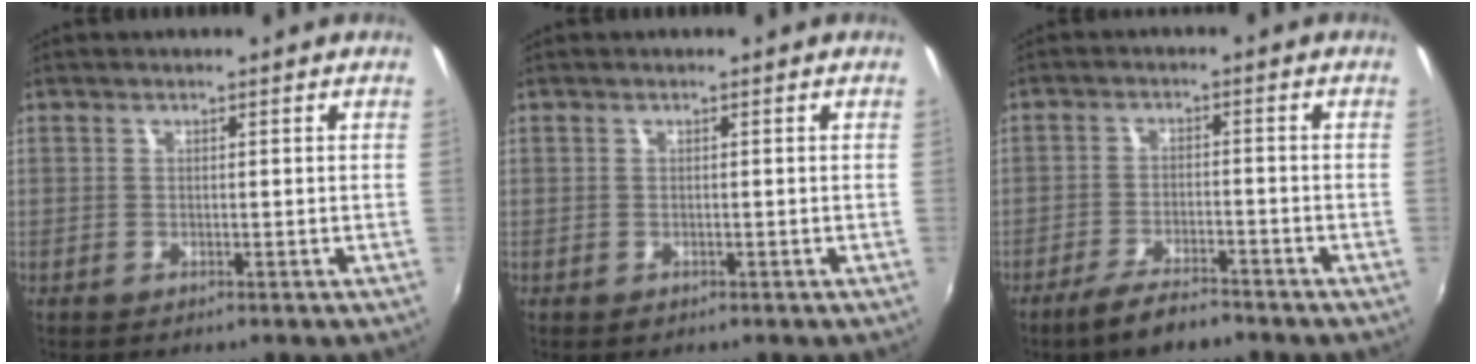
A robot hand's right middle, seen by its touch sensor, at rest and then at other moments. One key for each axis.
{"total": 0.6, "fx": -0.4, "fy": 0.5, "fz": 0.2, "tx": -0.003, "ty": -0.004, "tz": -0.008}
{"total": 6.3, "fx": -5.1, "fy": 1.4, "fz": 3.4, "tx": -0.082, "ty": -0.005, "tz": -0.089}